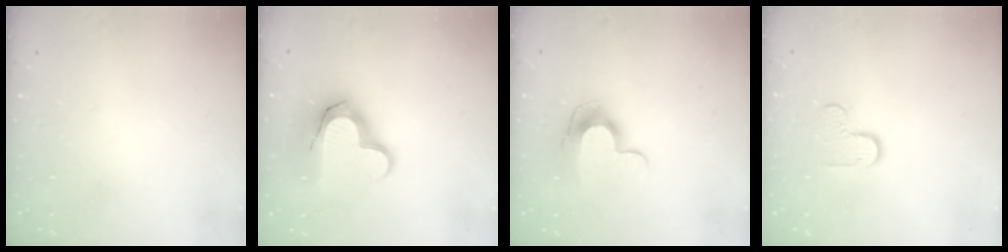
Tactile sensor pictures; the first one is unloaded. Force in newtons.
{"total": 15.2, "press": 15.1, "slide": 1.1}
{"total": 9.9, "press": 9.9, "slide": 0.4}
{"total": 5.1, "press": 5.0, "slide": 0.5}